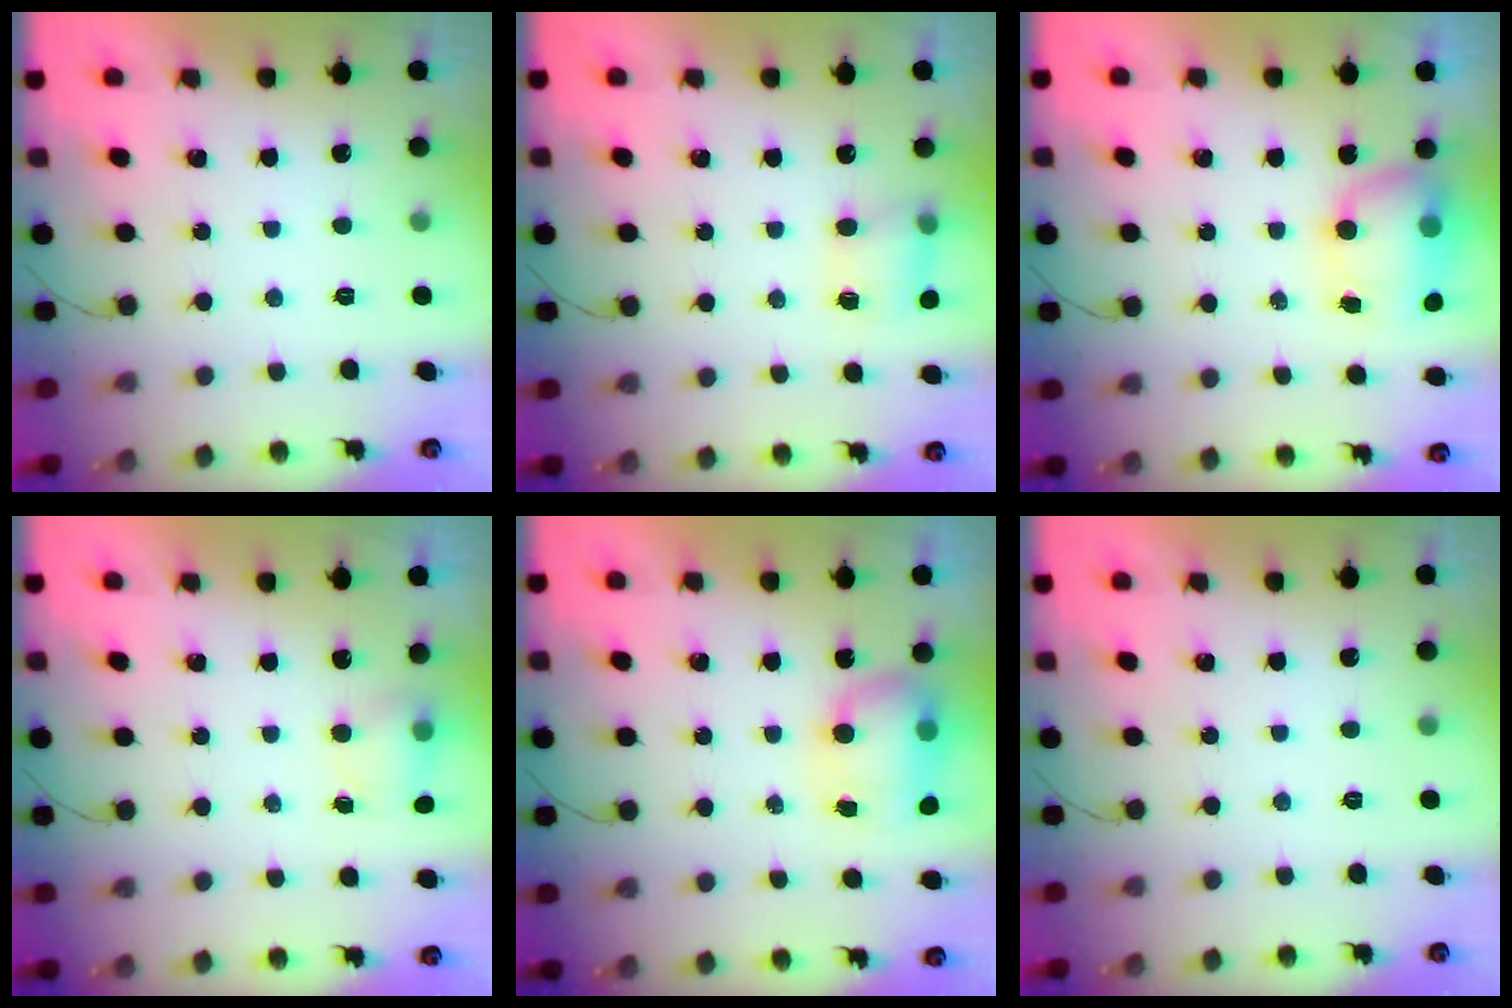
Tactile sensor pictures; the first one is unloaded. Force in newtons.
{"total": 4.7, "press": 4.7, "slide": 0.6}
{"total": 8.4, "press": 8.1, "slide": 2.3}
{"total": 4.2, "press": 4.0, "slide": 1.0}
{"total": 7.9, "press": 7.8, "slide": 1.2}
{"total": 0.0}